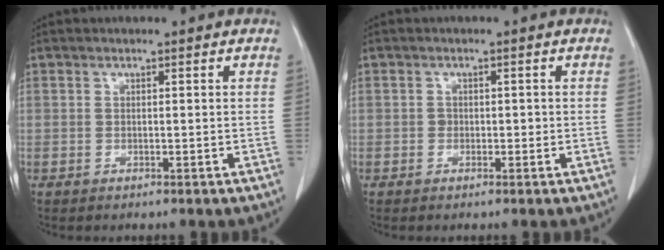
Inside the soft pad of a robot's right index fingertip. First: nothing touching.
{"total": 1.0, "force": [-0.1, 0.9, 0.5], "torque": [-0.007, 0.002, -0.003]}